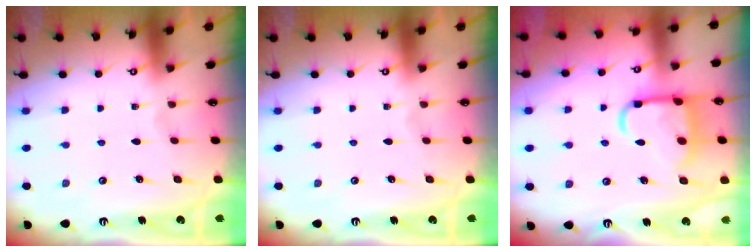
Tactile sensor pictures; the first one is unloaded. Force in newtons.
{"total": 0.0}
{"total": 12.8, "press": 12.8, "slide": 1.4}